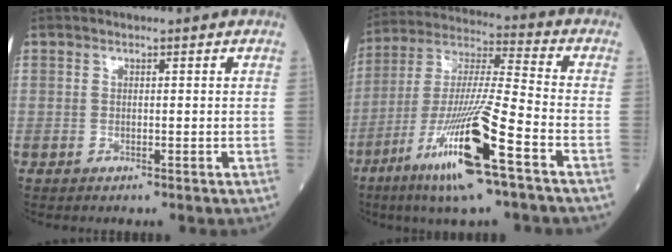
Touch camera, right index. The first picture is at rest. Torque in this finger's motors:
{"motor_torque": [1.72, -0.42, 1.05, 0.21]}